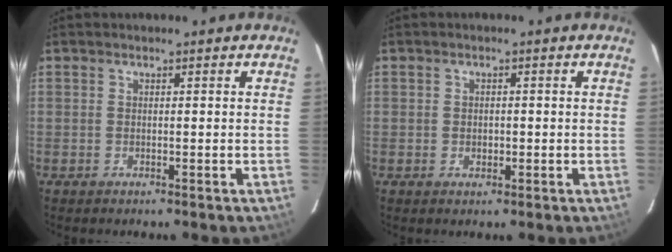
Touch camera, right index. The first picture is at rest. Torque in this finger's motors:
{"motor_torque": [0.04, 0.10, -0.03, -0.06]}